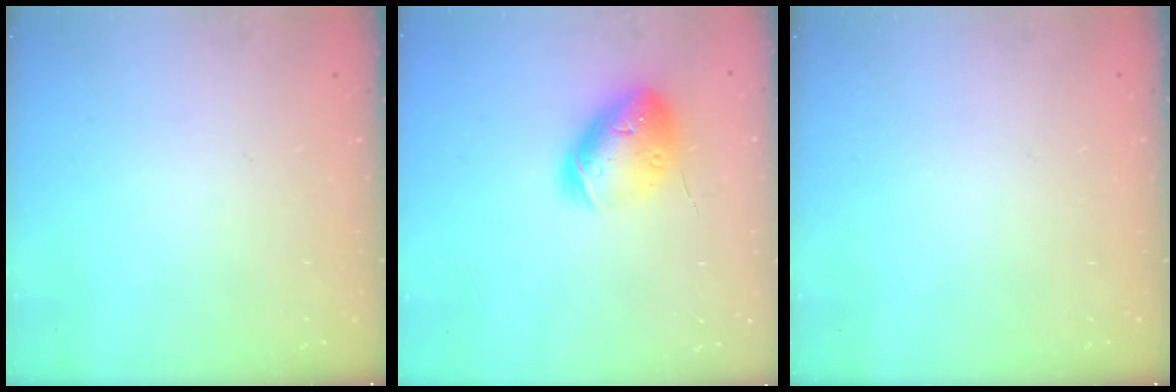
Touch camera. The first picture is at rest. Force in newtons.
{"total": 16.3, "press": 16.1, "slide": 2.5}
{"total": 0.0}